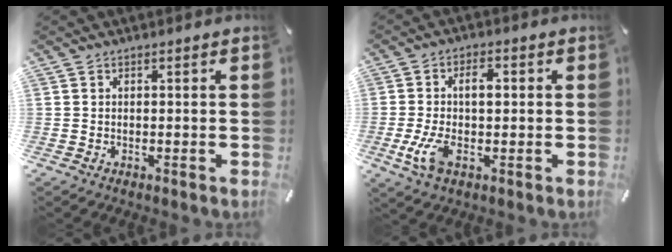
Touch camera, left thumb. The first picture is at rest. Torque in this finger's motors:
{"motor_torque": [1.28, 1.34, 0.61, -0.23, 0.35]}